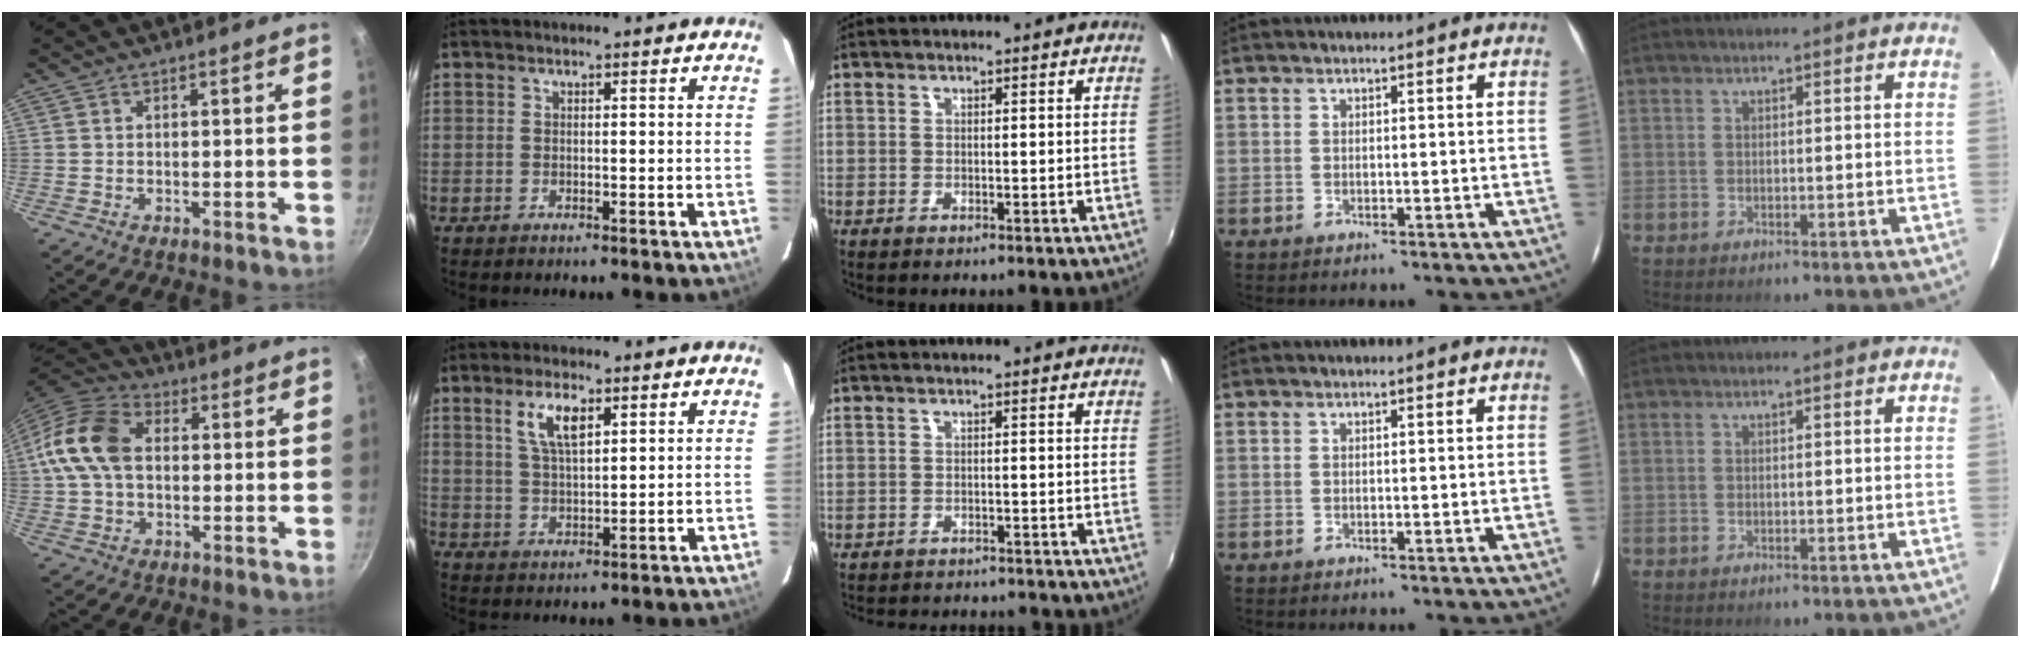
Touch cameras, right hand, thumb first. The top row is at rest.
{"thumb": {"total": 13.1, "force": [1.0, 9.1, 9.3], "torque": [-0.164, 0.027, 0.002]}, "index": {"total": 6.3, "force": [3.0, 2.3, 5.0], "torque": [-0.092, 0.006, 0.062]}, "middle": {"total": 9.9, "force": [-9.0, 2.4, 3.2], "torque": [-0.077, -0.015, -0.126]}}